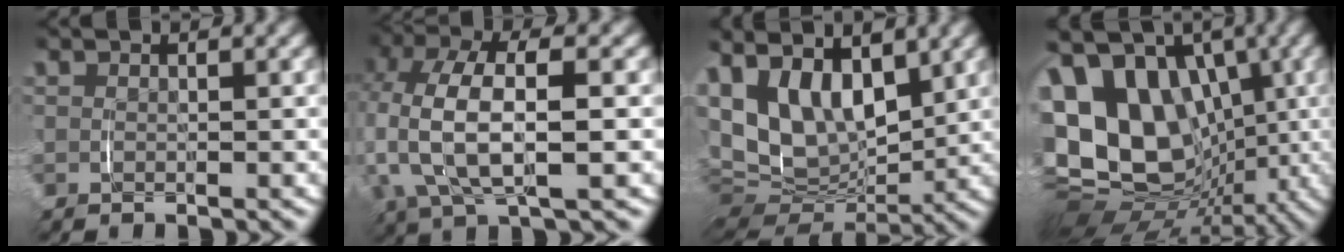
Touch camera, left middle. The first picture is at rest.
{"total": 8.0, "force": [0.3, 4.4, 6.7], "torque": [-0.171, -0.010, 0.011]}
{"total": 12.5, "force": [2.1, 9.2, 8.2], "torque": [-0.165, -0.015, 0.037]}
{"total": 24.7, "force": [-1.0, 19.4, 15.2], "torque": [-0.321, -0.065, -0.003]}